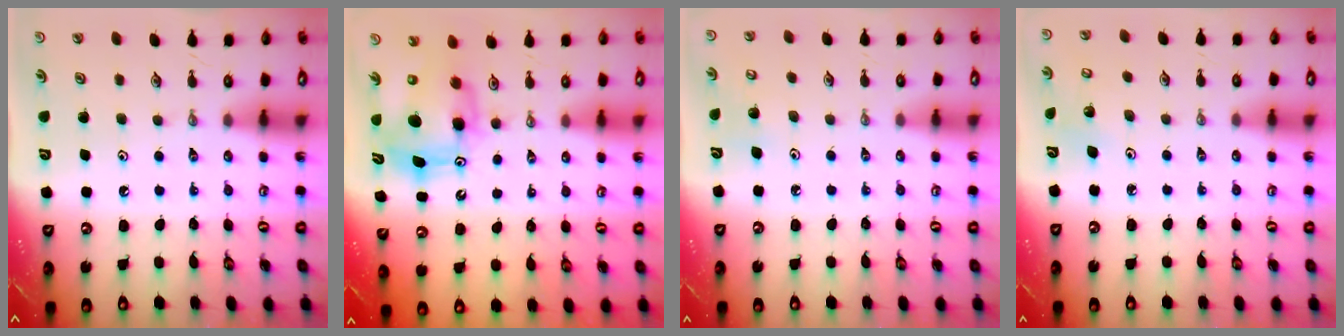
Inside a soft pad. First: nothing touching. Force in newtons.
{"total": 9.7, "press": 9.7, "slide": 0.9}
{"total": 6.1, "press": 6.0, "slide": 1.0}
{"total": 3.3, "press": 3.1, "slide": 1.2}